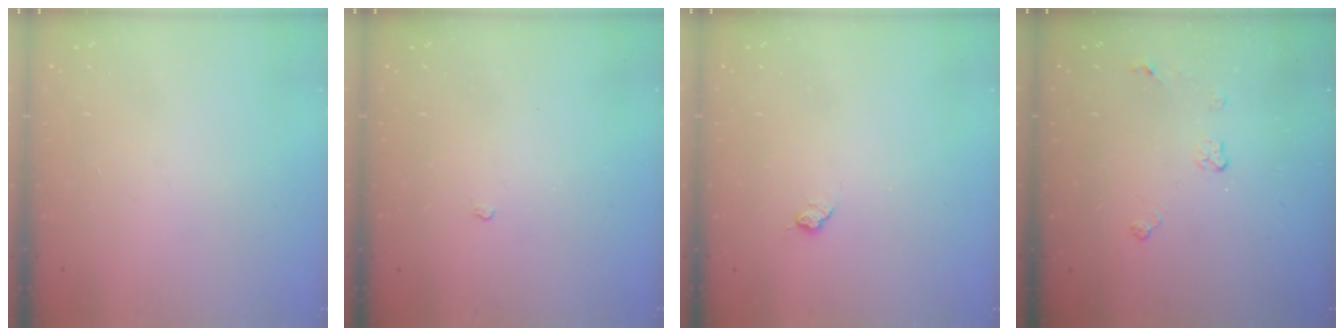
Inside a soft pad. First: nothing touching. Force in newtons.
{"total": 2.3, "press": 2.3, "slide": 0.3}
{"total": 5.7, "press": 5.7, "slide": 0.7}
{"total": 4.5, "press": 4.4, "slide": 0.6}